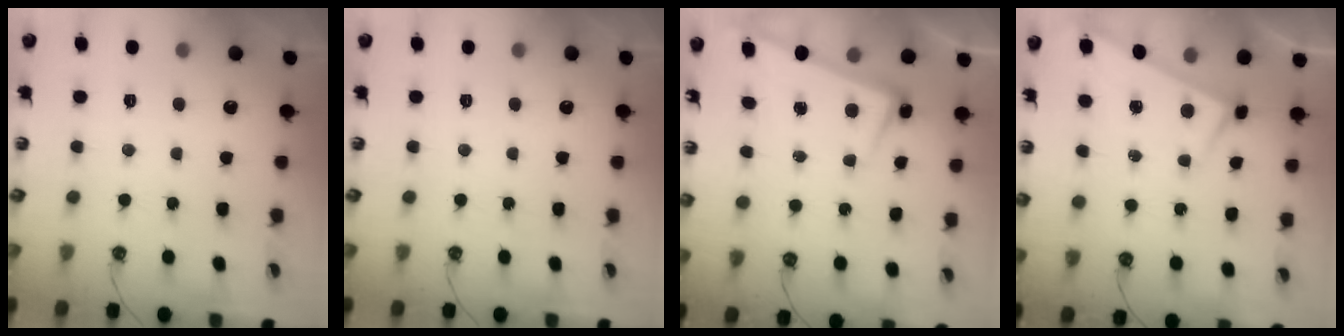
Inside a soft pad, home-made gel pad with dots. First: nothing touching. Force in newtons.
{"total": 0.0}
{"total": 2.2, "press": 2.1, "slide": 0.9}
{"total": 3.0, "press": 2.9, "slide": 0.3}